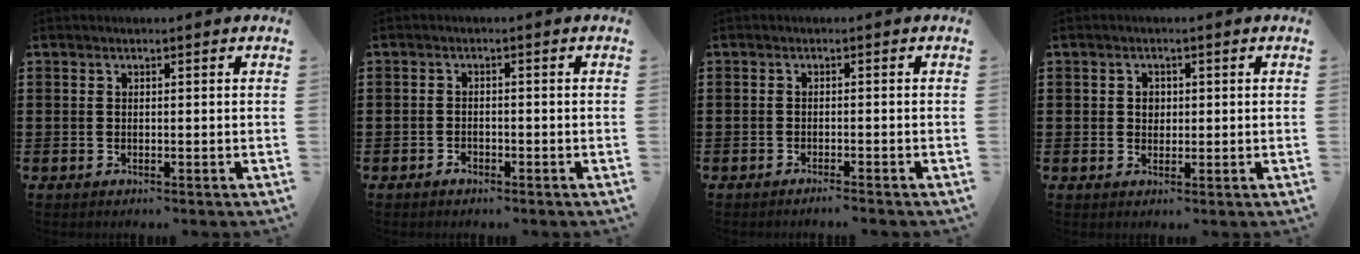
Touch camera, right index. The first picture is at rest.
{"total": 1.1, "force": [-0.8, 0.7, 0.4], "torque": [-0.009, -0.001, -0.018]}
{"total": 1.2, "force": [-1.1, -0.2, 0.4], "torque": [-0.007, 0.001, -0.022]}
{"total": 1.7, "force": [0.3, 1.5, 0.8], "torque": [-0.020, 0.010, 0.003]}